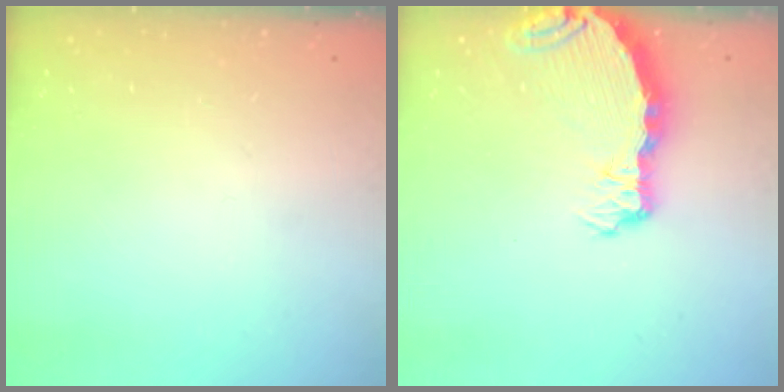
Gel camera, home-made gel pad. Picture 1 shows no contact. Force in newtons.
{"total": 6.0, "press": 6.0, "slide": 0.7}